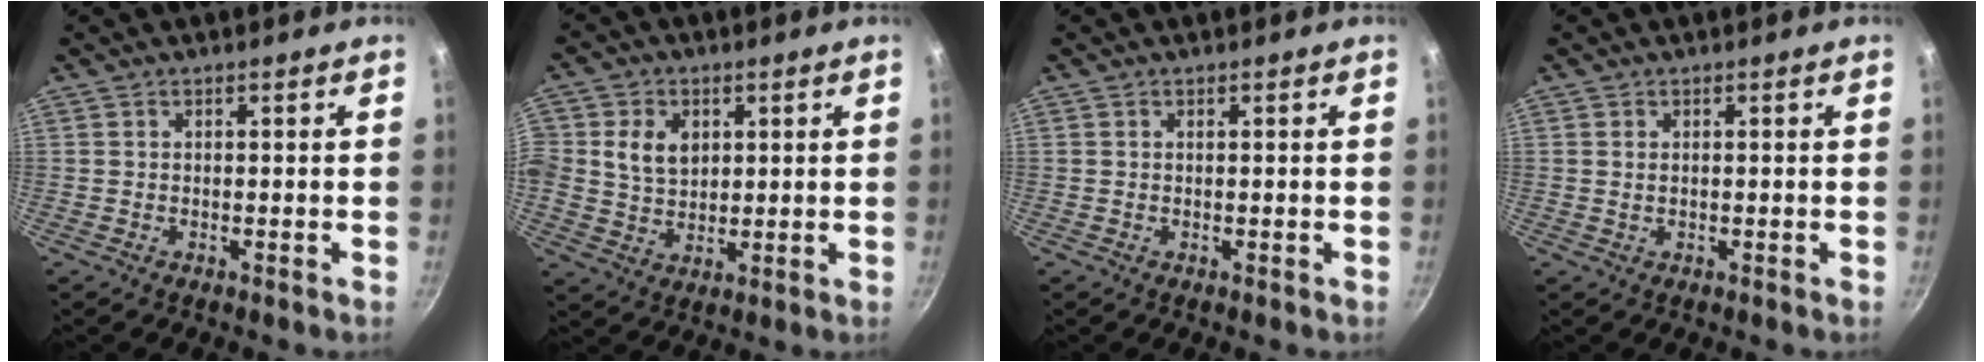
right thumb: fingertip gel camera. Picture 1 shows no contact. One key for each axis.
{"total": 7.6, "fx": 1.7, "fy": 5.9, "fz": 4.4, "tx": -0.064, "ty": -0.008, "tz": 0.028}
{"total": 0.0}
{"total": 0.7, "fx": 0.2, "fy": 0.4, "fz": 0.6, "tx": -0.011, "ty": 0.000, "tz": 0.003}